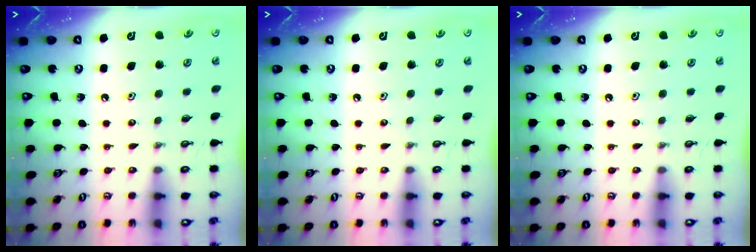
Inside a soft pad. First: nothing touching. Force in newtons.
{"total": 0.0}
{"total": 0.0}